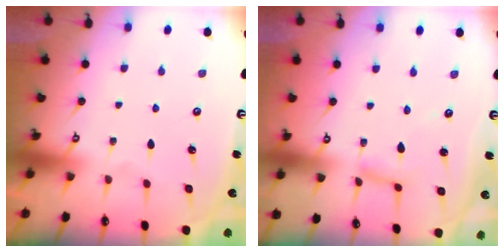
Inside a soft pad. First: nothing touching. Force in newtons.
{"total": 3.5, "press": 3.5, "slide": 0.2}